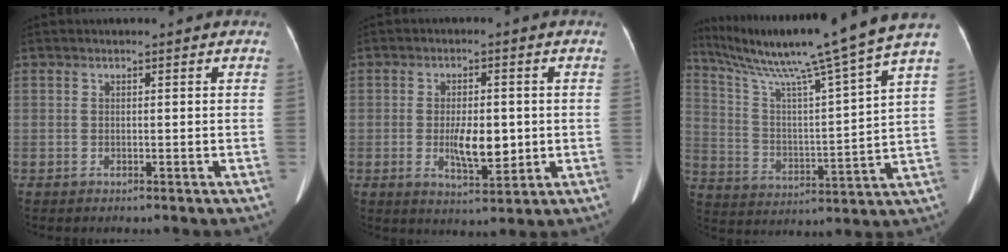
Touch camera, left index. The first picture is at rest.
{"total": 6.5, "force": [-0.7, 2.5, 6.0], "torque": [-0.108, -0.011, -0.009]}
{"total": 21.3, "force": [17.0, -2.4, 12.6], "torque": [-0.219, -0.016, 0.262]}